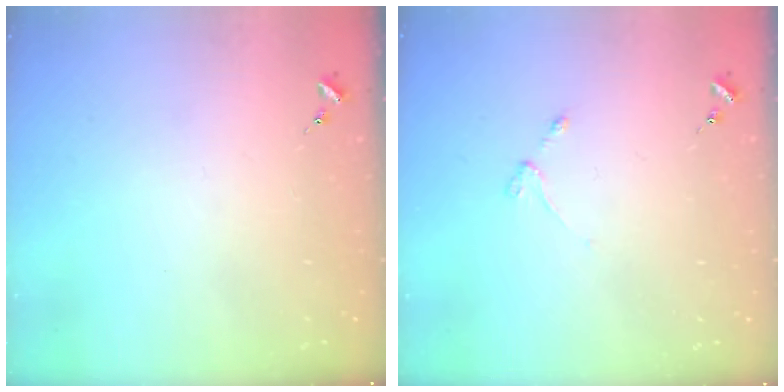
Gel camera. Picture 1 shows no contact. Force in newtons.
{"total": 3.1, "press": 3.0, "slide": 0.4}